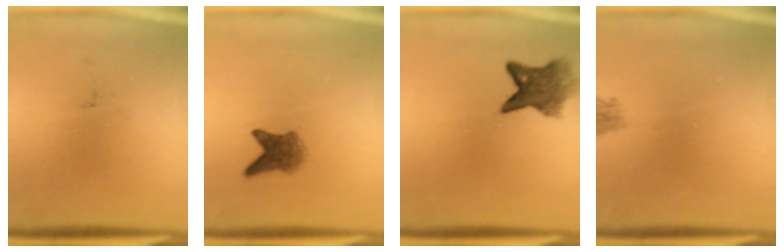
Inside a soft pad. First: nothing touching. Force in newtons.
{"total": 3.6}
{"total": 5.7}
{"total": 1.3}